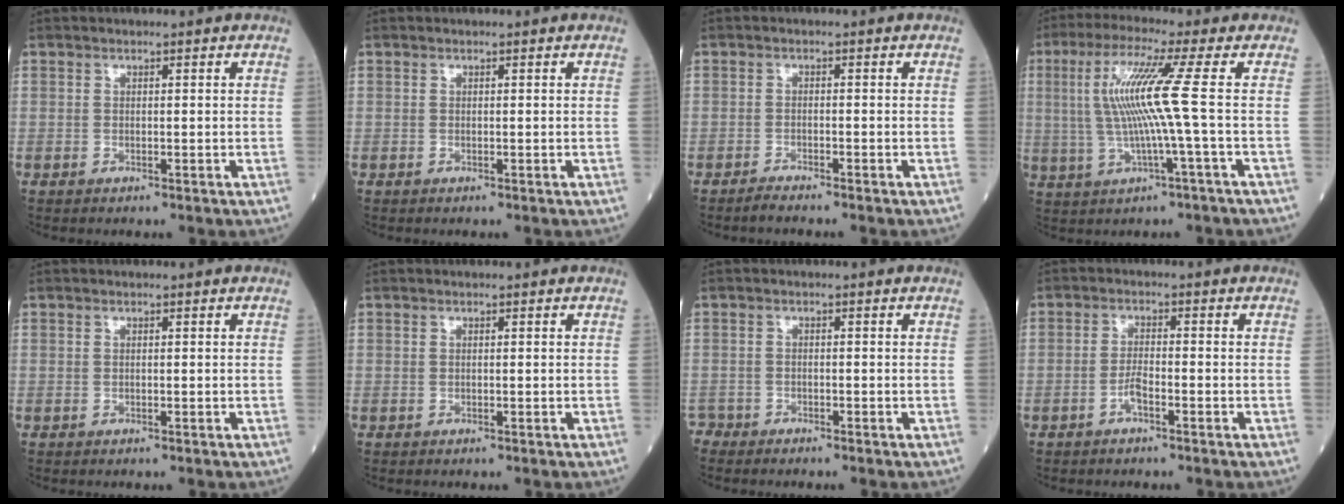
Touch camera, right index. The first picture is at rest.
{"total": 0.0}
{"total": 1.8, "force": [-1.6, -0.3, 0.7], "torque": [-0.018, -0.002, -0.029]}
{"total": 9.6, "force": [0.7, -1.6, 9.4], "torque": [-0.195, 0.010, 0.019]}
{"total": 0.0}
{"total": 0.0}
{"total": 1.7, "force": [-1.6, 0.1, -0.3], "torque": [0.010, -0.004, -0.030]}
{"total": 2.3, "force": [-1.3, 0.4, 1.8], "torque": [-0.038, 0.002, -0.024]}